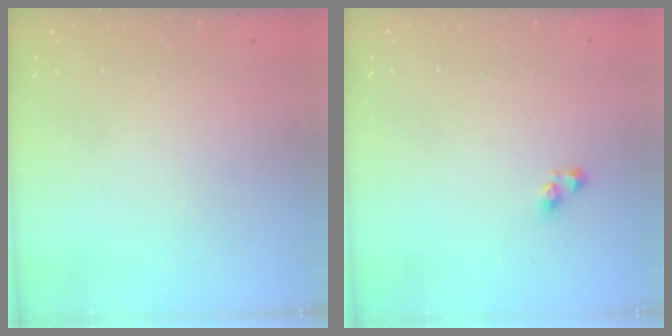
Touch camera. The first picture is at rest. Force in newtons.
{"total": 3.2, "press": 3.2, "slide": 0.3}